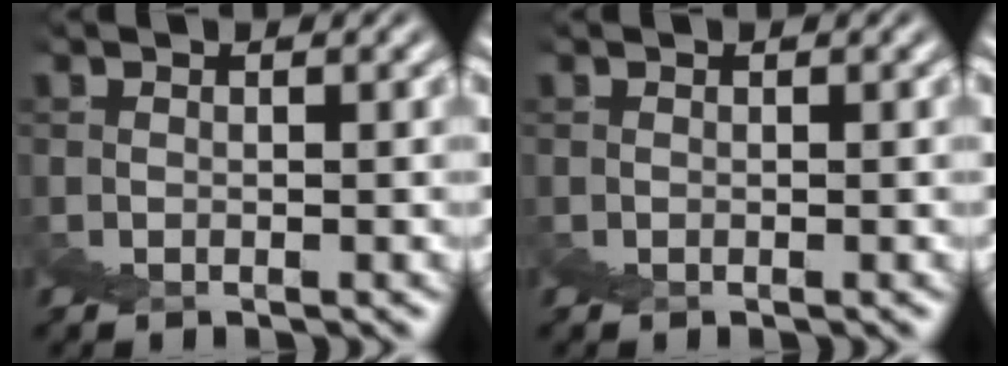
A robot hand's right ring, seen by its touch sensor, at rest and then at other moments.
{"total": 0.0}